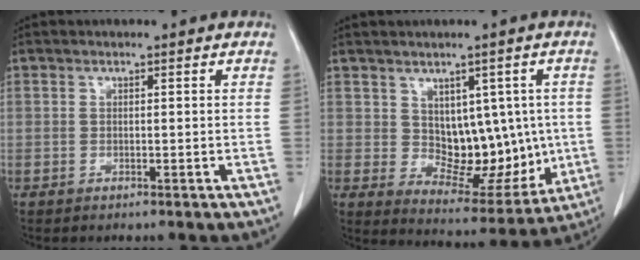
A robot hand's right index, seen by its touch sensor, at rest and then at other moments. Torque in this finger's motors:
{"motor_torque": [0.30, 0.11, 0.22, 0.02]}